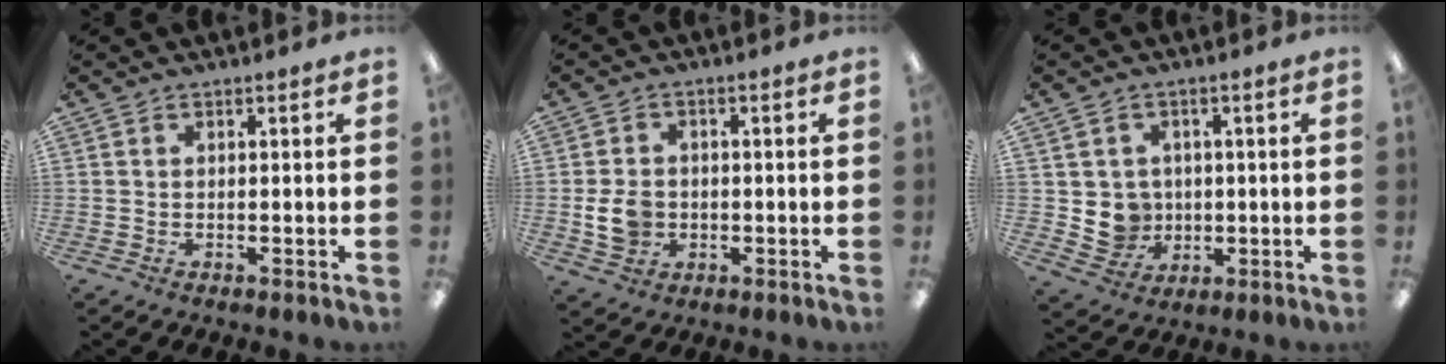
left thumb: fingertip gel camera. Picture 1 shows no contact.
{"total": 6.2, "force": [-0.9, 5.2, 3.3], "torque": [-0.056, 0.003, -0.017]}
{"total": 6.5, "force": [0.6, 6.4, 0.9], "torque": [-0.020, -0.002, 0.019]}